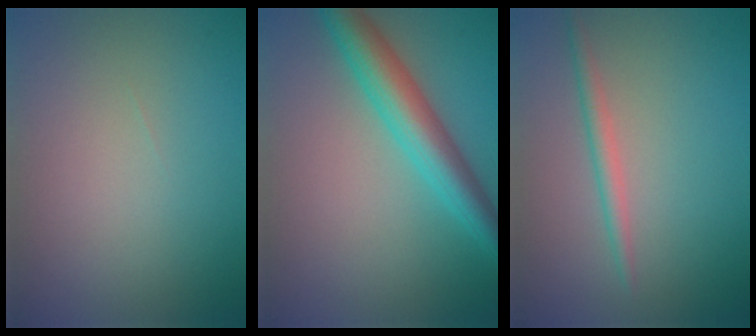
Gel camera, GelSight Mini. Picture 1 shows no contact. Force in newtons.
{"total": 5.3, "press": 5.3, "slide": 0.1}
{"total": 1.7, "press": 1.7, "slide": 0.0}